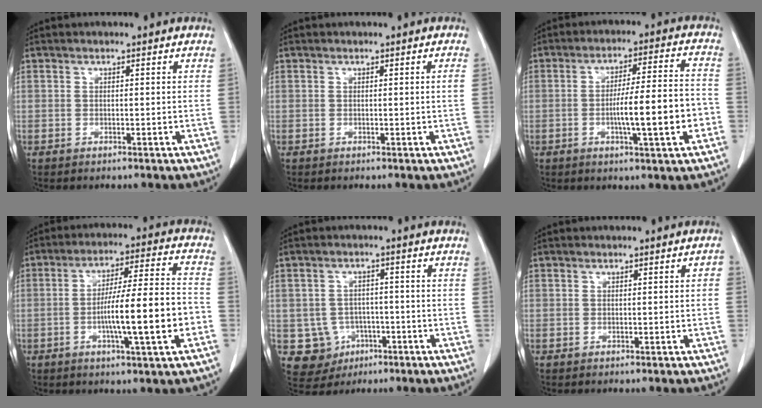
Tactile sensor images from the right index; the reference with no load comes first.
{"total": 0.9, "force": [0.1, -0.3, 0.9], "torque": [-0.013, 0.000, 0.002]}
{"total": 11.2, "force": [-2.8, 0.6, 10.9], "torque": [-0.173, 0.007, -0.044]}
{"total": 13.9, "force": [-3.6, 0.5, 13.5], "torque": [-0.222, 0.008, -0.058]}
{"total": 6.6, "force": [-1.9, 6.2, 1.0], "torque": [-0.019, 0.009, -0.018]}
{"total": 0.9, "force": [0.0, 0.3, 0.8], "torque": [-0.006, 0.005, 0.001]}